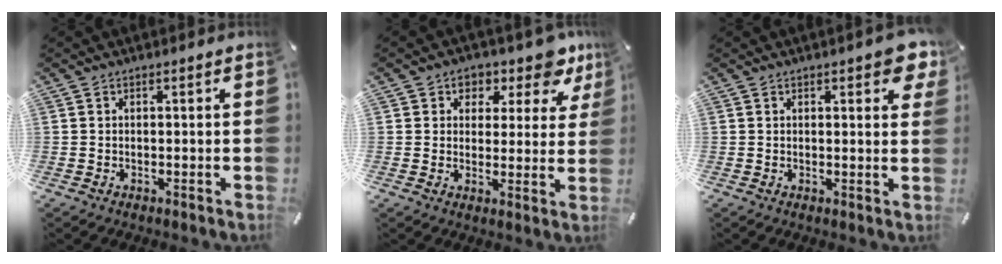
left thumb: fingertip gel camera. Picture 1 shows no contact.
{"total": 8.0, "force": [5.0, 4.9, 3.9], "torque": [-0.049, -0.037, 0.084]}
{"total": 4.4, "force": [2.6, 1.6, 3.2], "torque": [-0.039, -0.015, 0.039]}